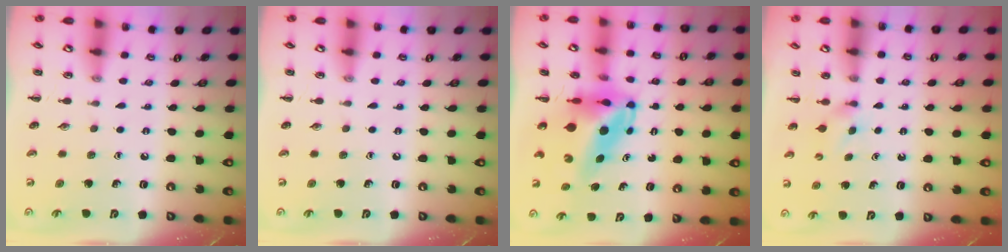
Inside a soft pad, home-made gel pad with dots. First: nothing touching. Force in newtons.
{"total": 0.0}
{"total": 8.4, "press": 7.9, "slide": 2.8}
{"total": 2.4, "press": 2.3, "slide": 0.9}